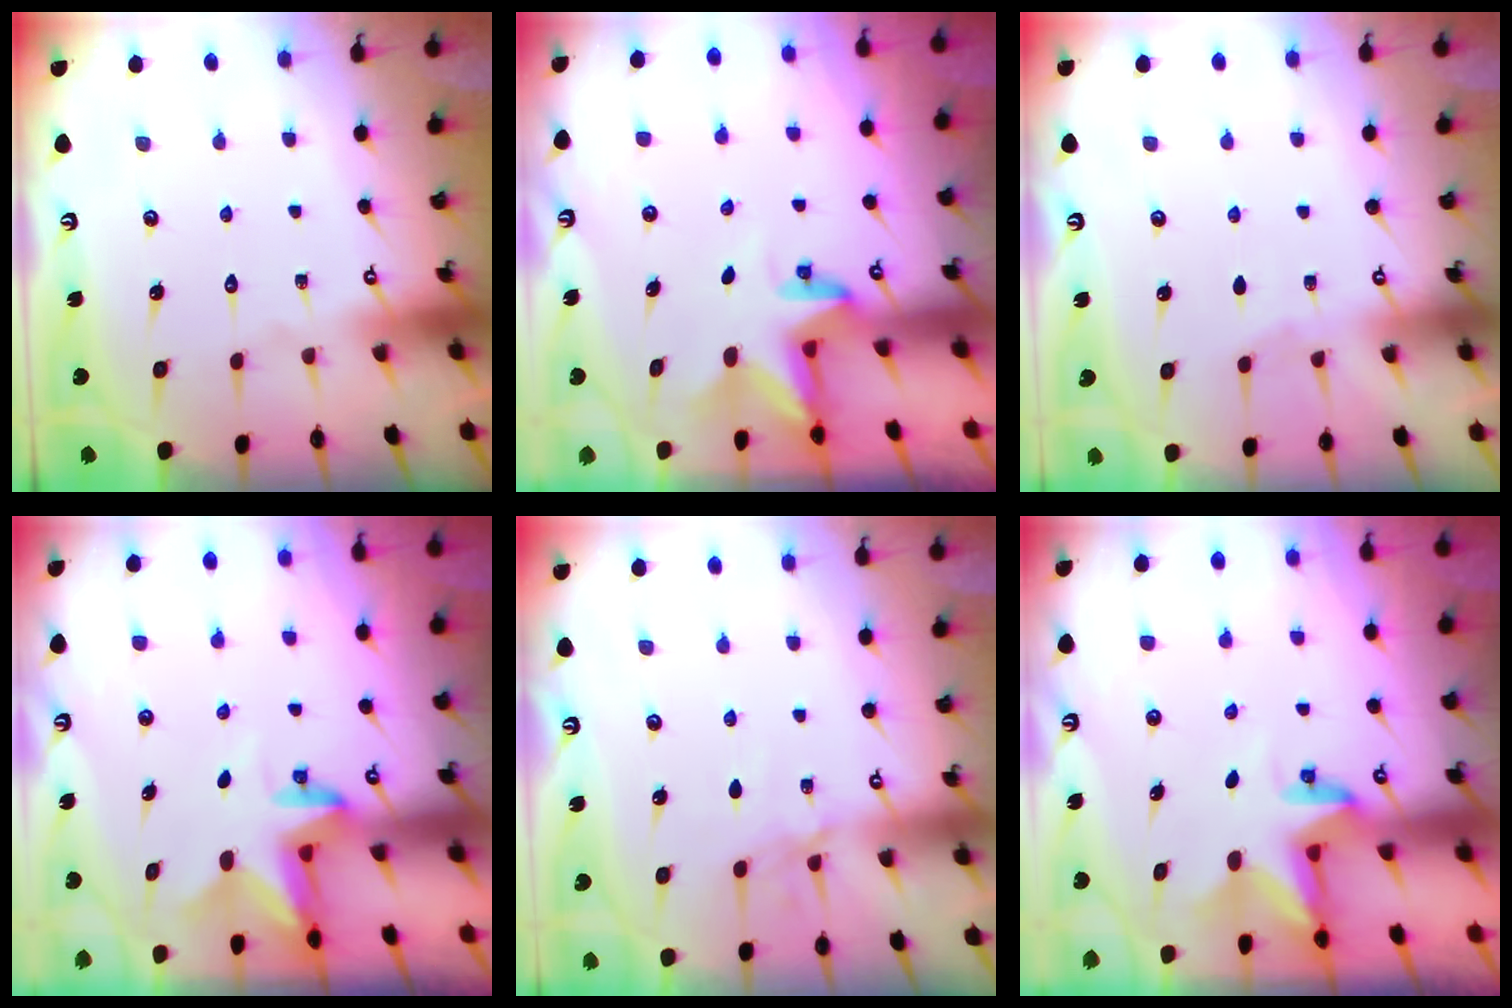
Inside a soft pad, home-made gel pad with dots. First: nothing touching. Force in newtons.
{"total": 2.9, "press": 2.9, "slide": 0.2}
{"total": 2.5, "press": 2.5, "slide": 0.4}
{"total": 2.8, "press": 2.7, "slide": 0.6}
{"total": 6.3, "press": 6.3, "slide": 0.6}
{"total": 2.8, "press": 2.8, "slide": 0.2}